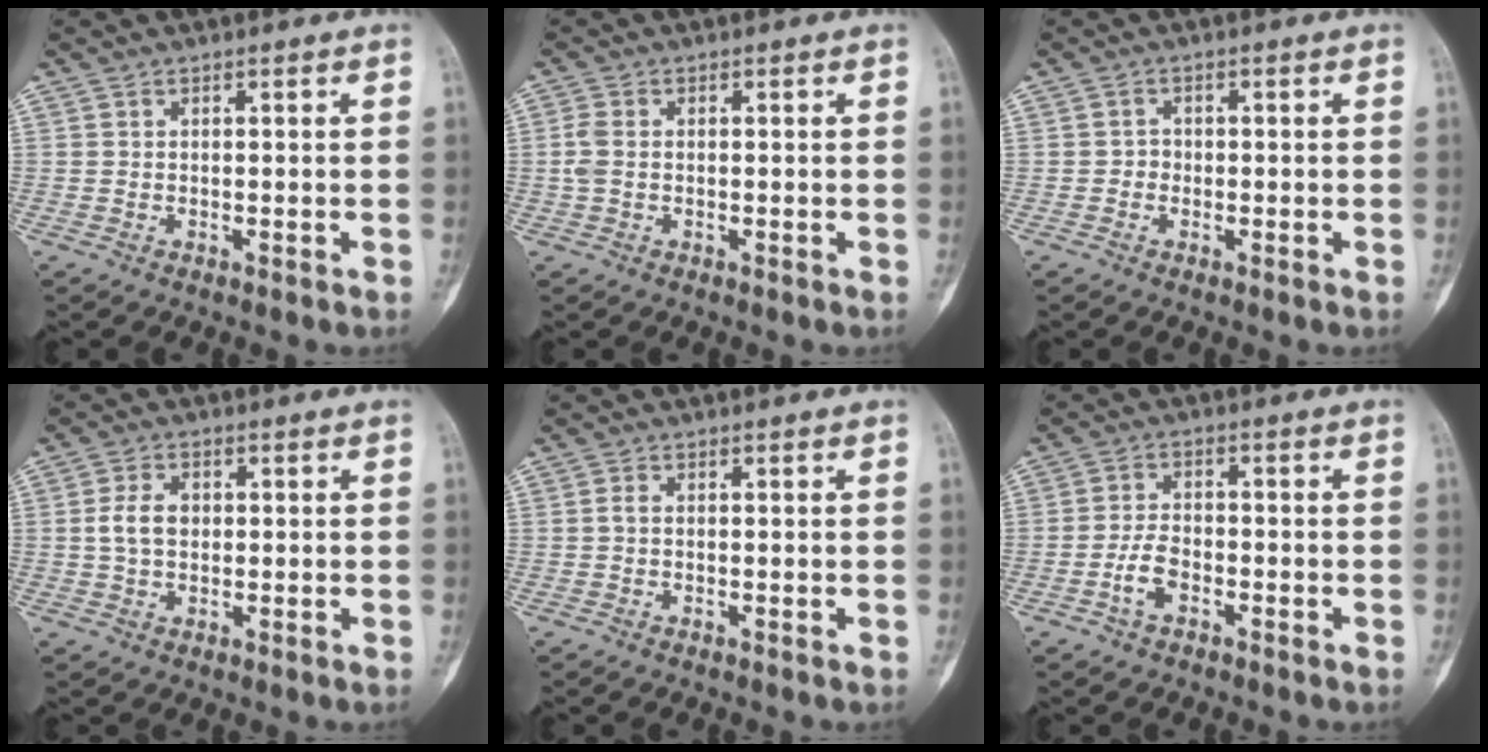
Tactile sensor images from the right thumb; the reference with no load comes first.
{"total": 2.4, "force": [-0.1, 1.5, 1.8], "torque": [-0.055, 0.001, -0.007]}
{"total": 1.3, "force": [-0.5, 1.2, 0.4], "torque": [0.004, 0.007, -0.012]}
{"total": 4.8, "force": [0.3, 3.3, 3.5], "torque": [-0.067, 0.009, 0.004]}
{"total": 0.9, "force": [-0.1, 0.6, 0.7], "torque": [-0.014, 0.001, -0.005]}
{"total": 4.5, "force": [-2.2, 2.5, 3.1], "torque": [-0.060, 0.019, -0.045]}